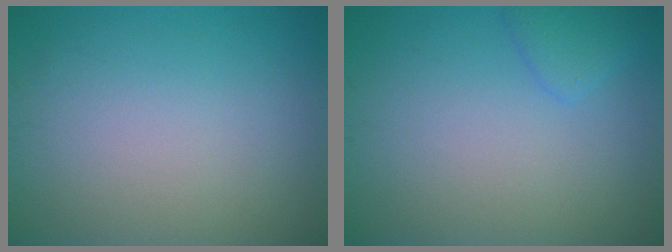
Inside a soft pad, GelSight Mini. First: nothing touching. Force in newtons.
{"total": 1.5, "press": 1.5, "slide": 0.1}